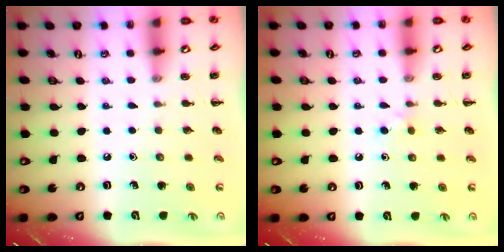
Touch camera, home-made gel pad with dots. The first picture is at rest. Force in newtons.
{"total": 2.8, "press": 2.6, "slide": 1.1}